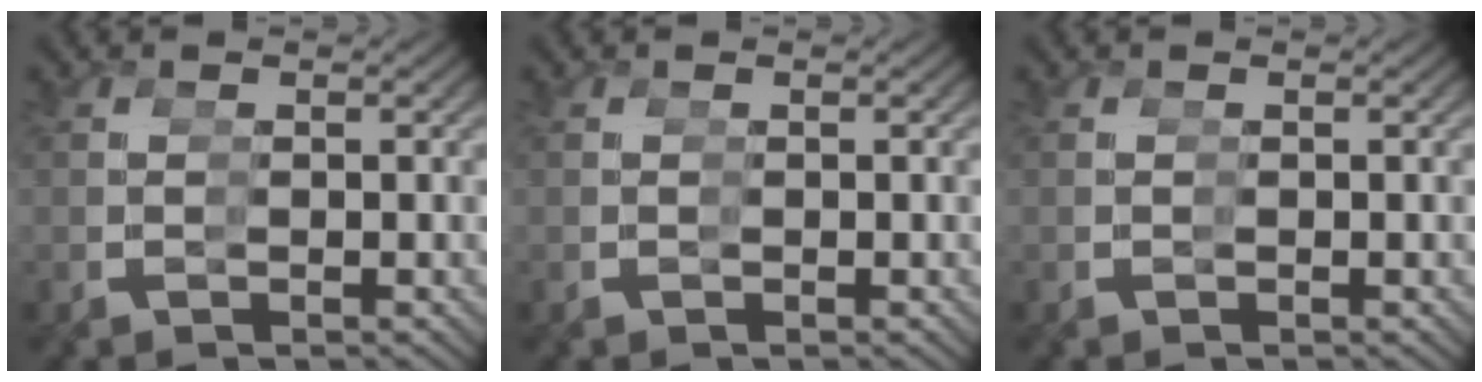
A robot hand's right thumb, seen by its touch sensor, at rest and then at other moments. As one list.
[{"total": 0.0}, {"total": 0.0}]